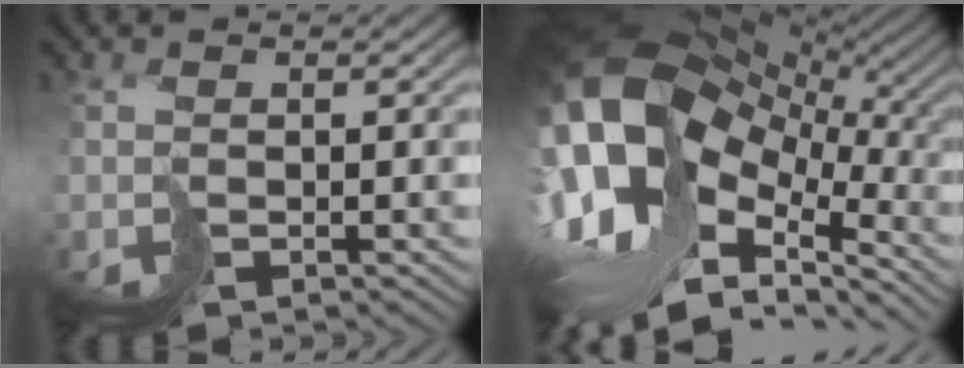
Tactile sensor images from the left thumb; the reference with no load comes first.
{"total": 20.4, "force": [-1.2, 14.4, 14.4], "torque": [-0.335, -0.013, 0.005]}